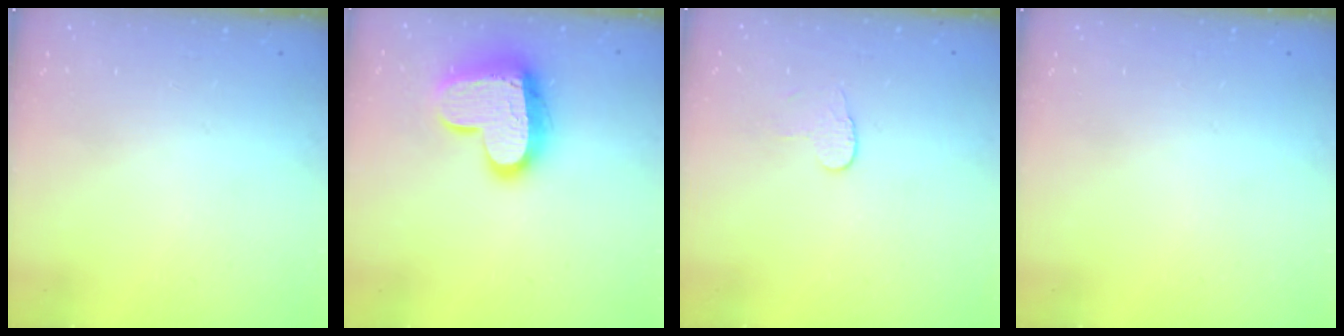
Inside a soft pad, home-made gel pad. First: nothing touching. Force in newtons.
{"total": 16.2, "press": 16.1, "slide": 1.4}
{"total": 3.7, "press": 3.7, "slide": 0.3}
{"total": 0.0}